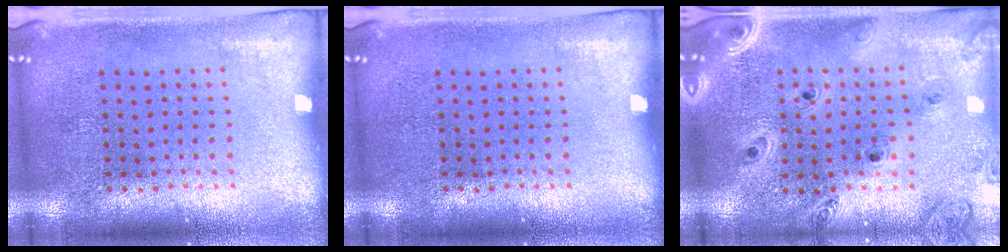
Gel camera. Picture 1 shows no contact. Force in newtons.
{"total": 0.0}
{"total": 1.3, "press": 1.3, "slide": 0.2}